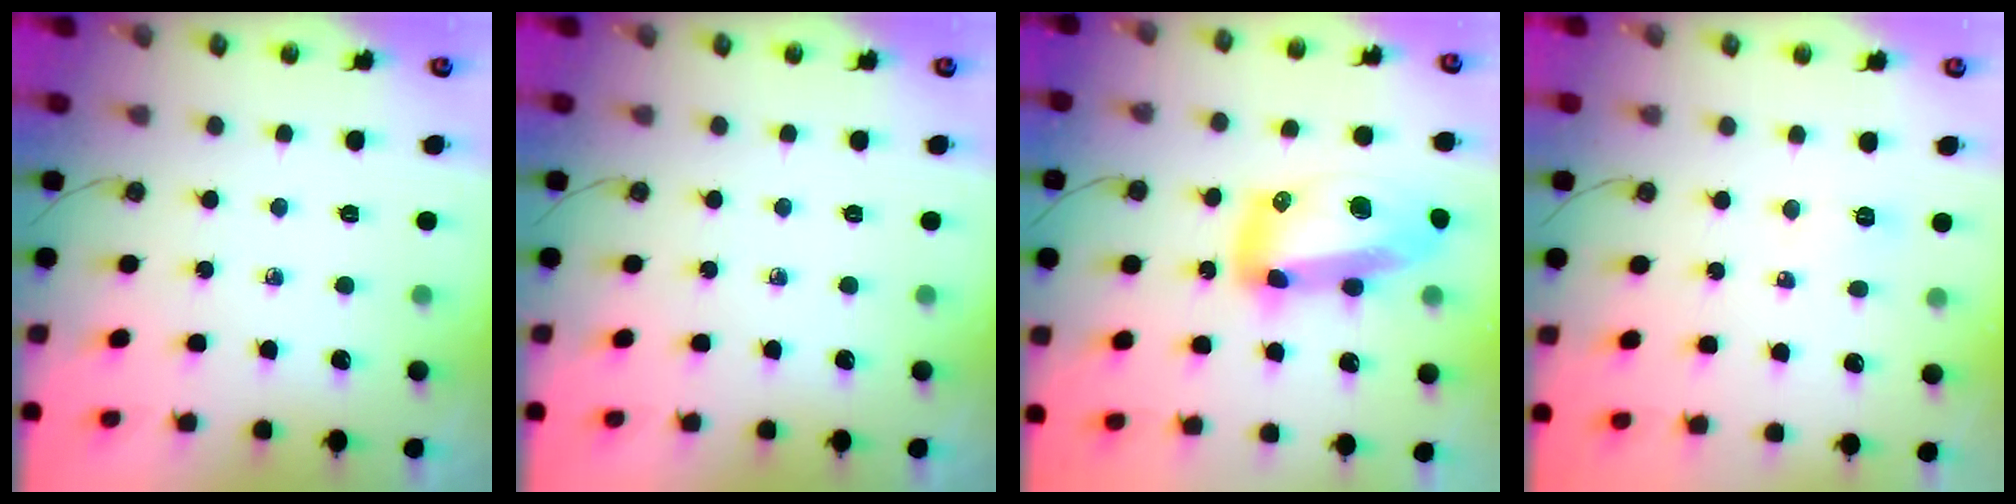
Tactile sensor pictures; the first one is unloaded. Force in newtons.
{"total": 0.0}
{"total": 18.8, "press": 18.7, "slide": 1.8}
{"total": 11.5, "press": 5.4, "slide": 10.1}